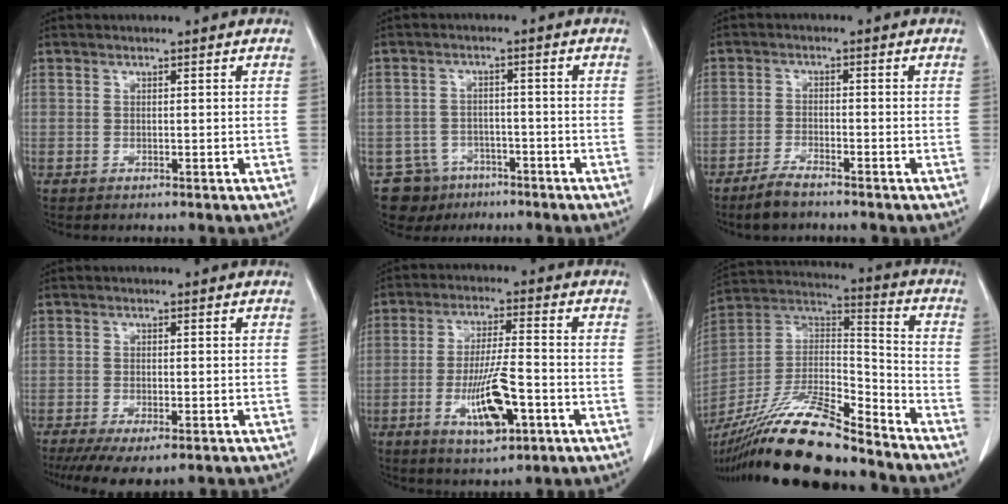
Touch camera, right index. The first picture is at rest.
{"total": 6.7, "force": [-4.4, 5.1, -0.1], "torque": [0.009, 0.015, -0.064]}
{"total": 3.8, "force": [-3.2, 0.6, 1.9], "torque": [-0.042, -0.006, -0.061]}
{"total": 10.4, "force": [-8.0, 2.8, 6.1], "torque": [-0.089, -0.012, -0.115]}
{"total": 10.1, "force": [-3.7, 2.2, 9.1], "torque": [-0.172, -0.007, -0.059]}
{"total": 23.6, "force": [-19.5, 3.8, 12.7], "torque": [-0.257, -0.012, -0.348]}